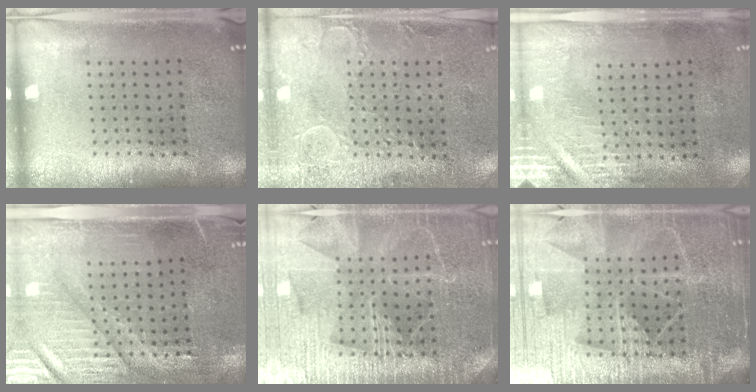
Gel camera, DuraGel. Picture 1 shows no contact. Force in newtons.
{"total": 2.7, "press": 2.4, "slide": 1.2}
{"total": 2.9, "press": 2.5, "slide": 1.5}
{"total": 3.3, "press": 2.9, "slide": 1.5}
{"total": 4.4, "press": 4.2, "slide": 1.5}
{"total": 5.3, "press": 4.8, "slide": 2.3}